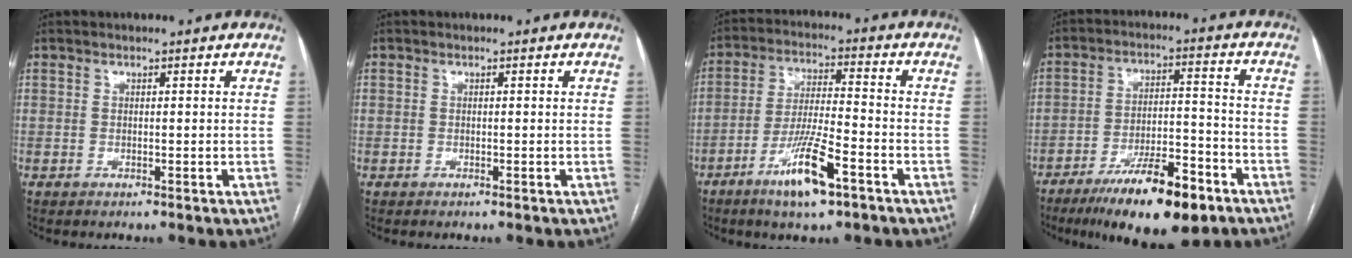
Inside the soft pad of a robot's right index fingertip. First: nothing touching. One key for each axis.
{"total": 0.6, "fx": -0.1, "fy": 0.6, "fz": -0.1, "tx": 0.004, "ty": 0.007, "tz": -0.004}
{"total": 10.4, "fx": -5.9, "fy": 1.3, "fz": 8.4, "tx": -0.165, "ty": -0.012, "tz": -0.104}
{"total": 14.7, "fx": -9.5, "fy": 3.5, "fz": 10.7, "tx": -0.170, "ty": -0.006, "tz": -0.151}